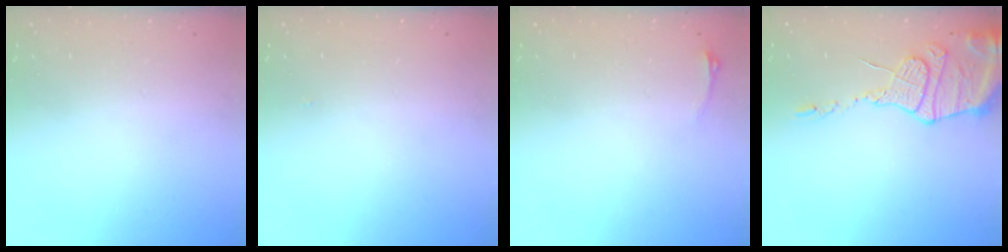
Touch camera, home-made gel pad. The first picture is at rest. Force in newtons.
{"total": 15.5, "press": 3.5, "slide": 15.1}
{"total": 2.9, "press": 2.6, "slide": 1.5}
{"total": 14.4, "press": 14.4, "slide": 1.4}